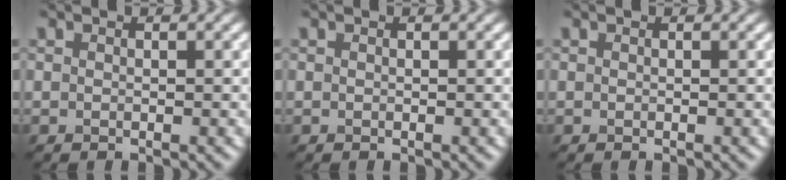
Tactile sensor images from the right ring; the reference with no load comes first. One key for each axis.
{"total": 0.0}
{"total": 0.0}